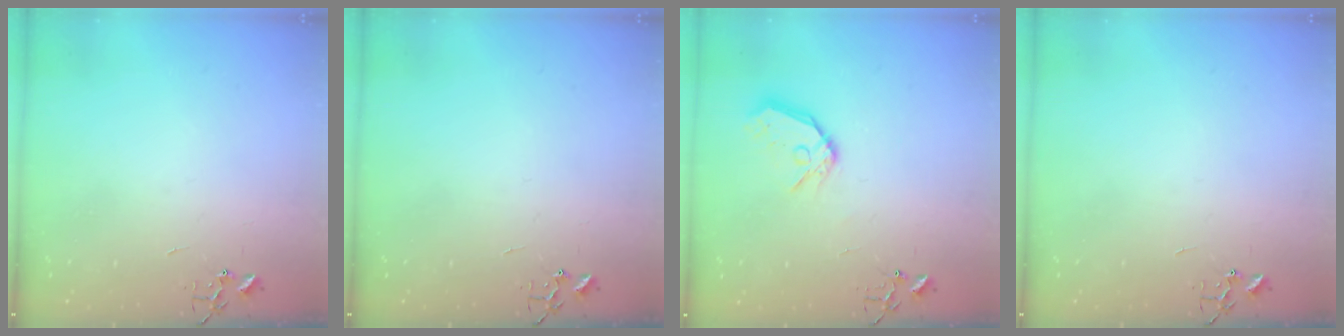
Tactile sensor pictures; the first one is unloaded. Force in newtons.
{"total": 0.0}
{"total": 11.3, "press": 11.2, "slide": 1.5}
{"total": 0.0}